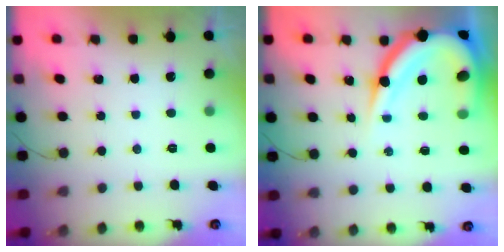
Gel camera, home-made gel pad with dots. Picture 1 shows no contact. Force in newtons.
{"total": 17.9, "press": 17.8, "slide": 2.0}